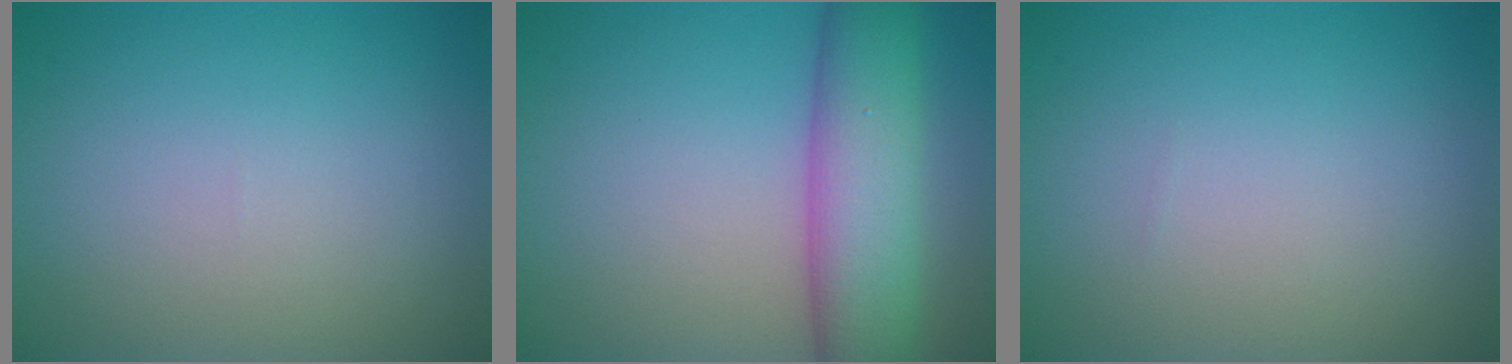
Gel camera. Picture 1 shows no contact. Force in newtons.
{"total": 7.9, "press": 7.9, "slide": 0.4}
{"total": 0.0}